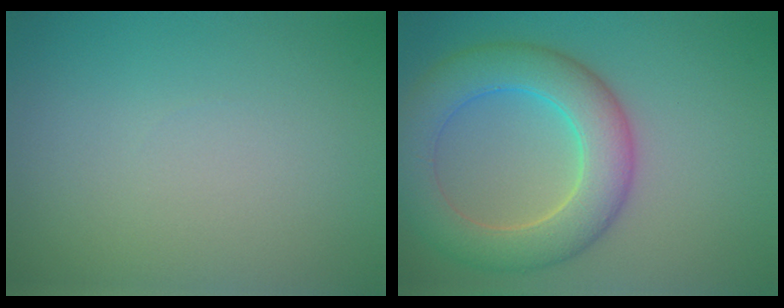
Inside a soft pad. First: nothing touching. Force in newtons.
{"total": 7.5, "press": 7.5, "slide": 0.7}